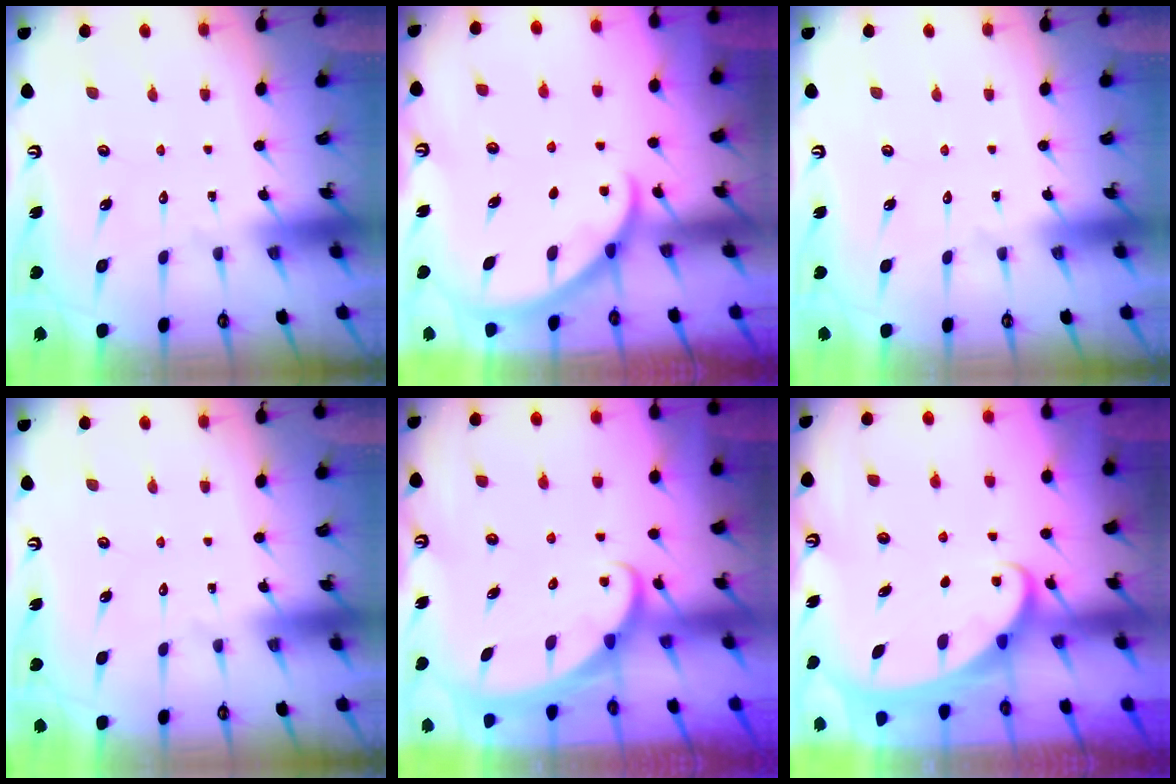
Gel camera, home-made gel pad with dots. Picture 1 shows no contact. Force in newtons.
{"total": 2.6, "press": 2.5, "slide": 0.3}
{"total": 0.0}
{"total": 0.0}
{"total": 2.4, "press": 2.3, "slide": 0.3}
{"total": 1.9, "press": 1.9, "slide": 0.3}